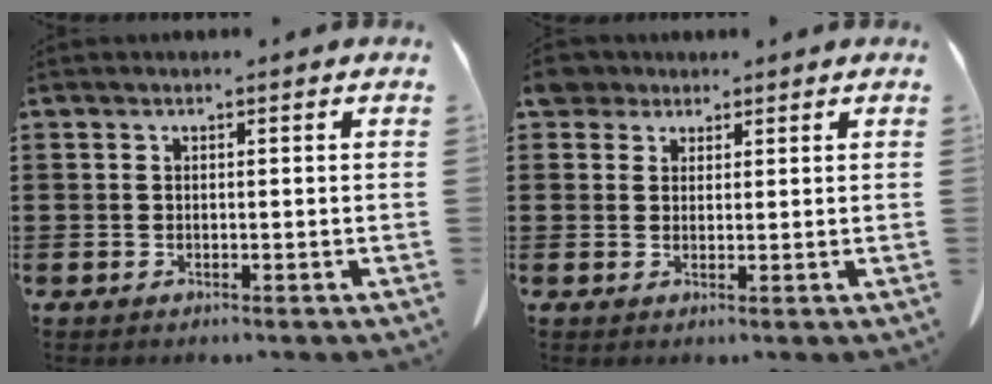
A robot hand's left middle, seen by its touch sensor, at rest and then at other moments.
{"total": 3.3, "force": [2.6, 1.8, 0.8], "torque": [-0.027, 0.010, 0.049]}